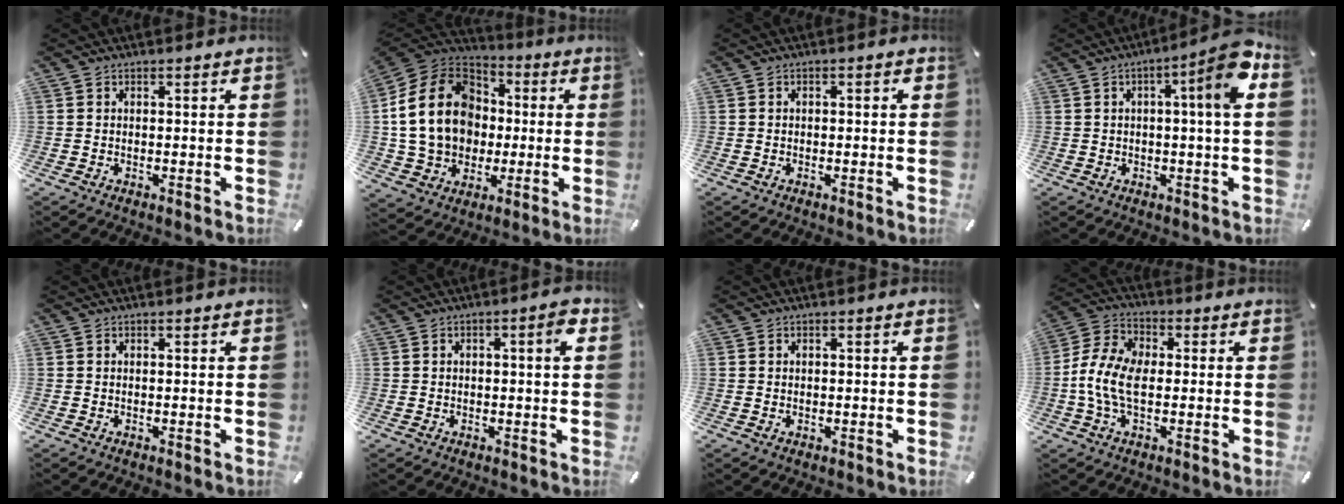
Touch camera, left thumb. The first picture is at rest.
{"total": 20.7, "force": [-0.1, 17.3, 11.3], "torque": [-0.232, 0.017, 0.002]}
{"total": 0.9, "force": [-0.3, 0.5, 0.6], "torque": [-0.012, 0.003, -0.006]}
{"total": 9.5, "force": [2.5, 0.7, 9.1], "torque": [-0.132, -0.010, 0.029]}
{"total": 0.0}
{"total": 2.9, "force": [0.5, 0.8, 2.8], "torque": [-0.036, 0.002, 0.002]}
{"total": 0.5, "force": [0.0, 0.5, 0.2], "torque": [-0.004, 0.003, -0.001]}
{"total": 10.2, "force": [-1.7, 6.4, 7.7], "torque": [-0.177, 0.004, -0.032]}